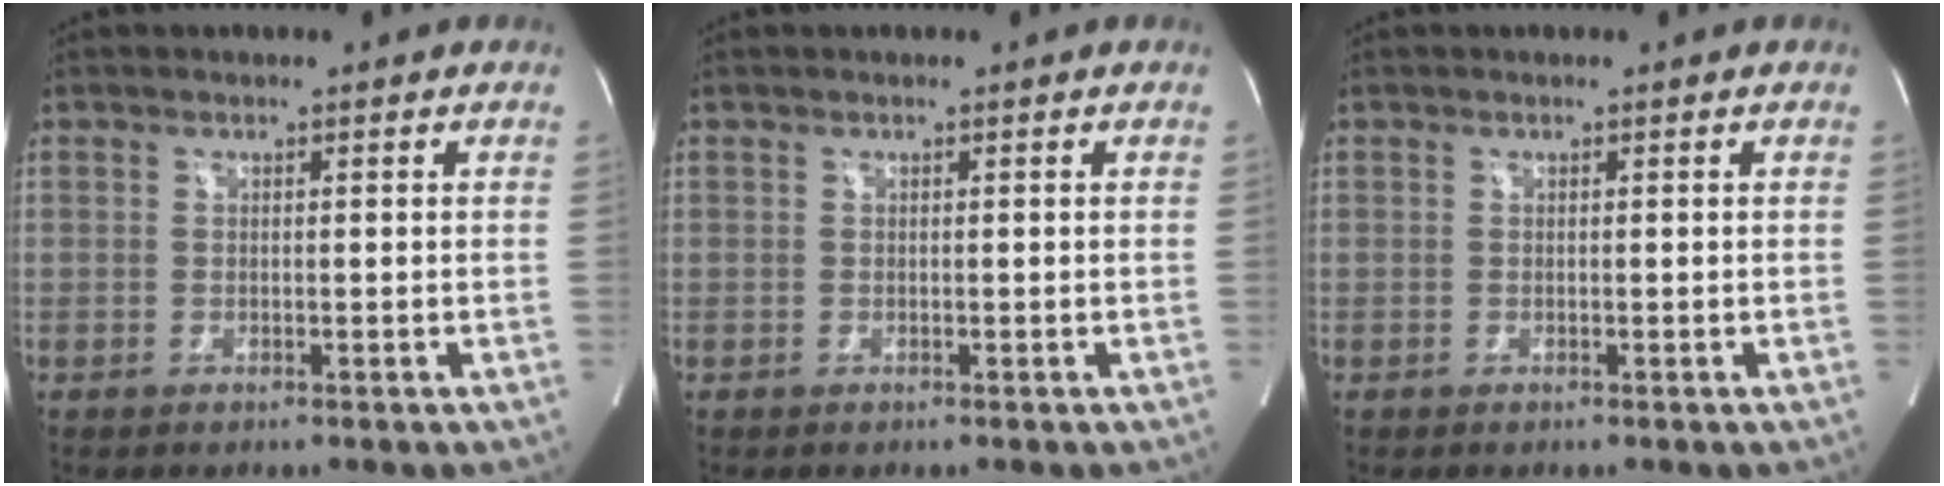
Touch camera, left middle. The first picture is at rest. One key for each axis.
{"total": 0.0}
{"total": 0.0}